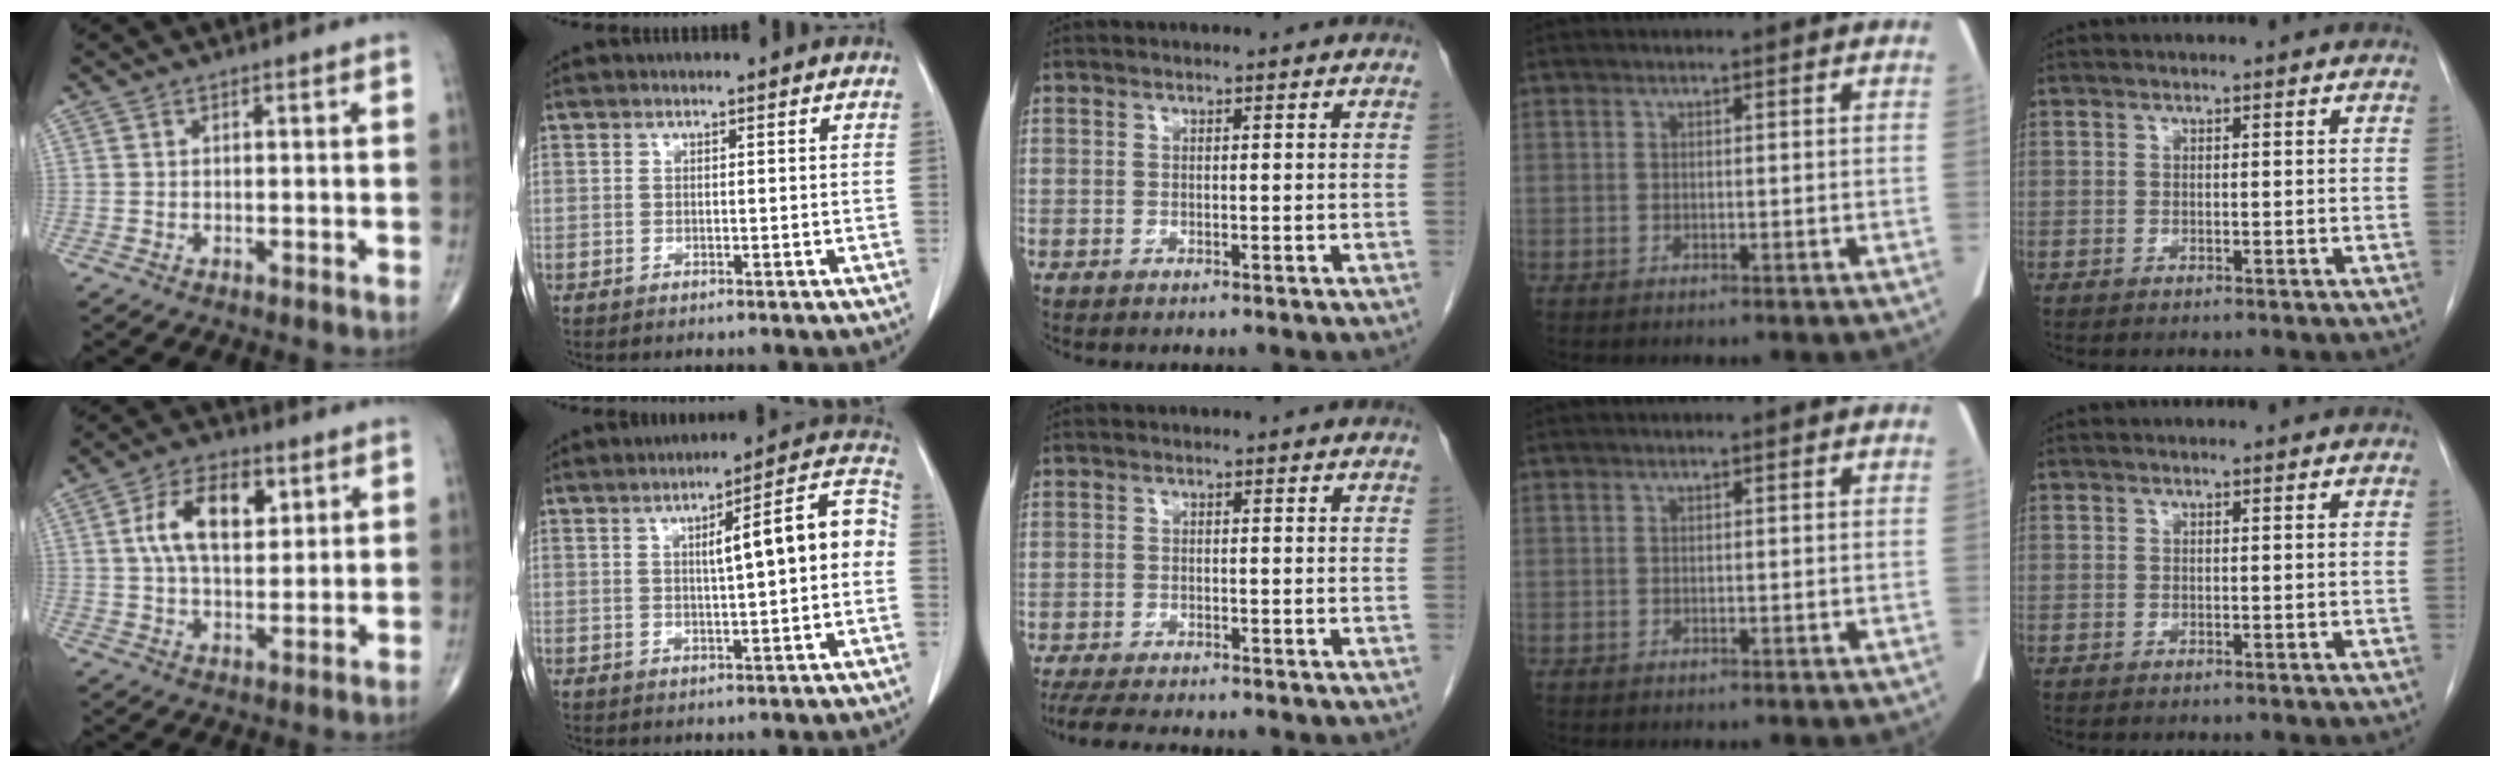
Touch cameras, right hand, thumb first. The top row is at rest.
{"thumb": {"total": 11.4, "force": [3.5, 6.2, 8.9], "torque": [-0.142, -0.003, 0.059]}, "index": {"total": 10.0, "force": [0.5, 1.4, 9.9], "torque": [-0.132, 0.033, 0.005]}, "middle": {"total": 7.7, "force": [-6.8, 1.1, 3.5], "torque": [-0.055, -0.016, -0.106]}}